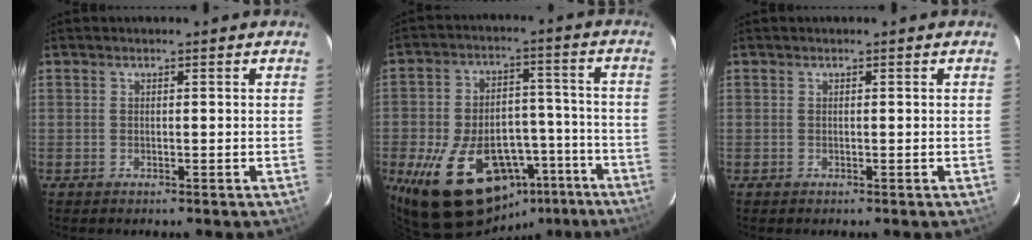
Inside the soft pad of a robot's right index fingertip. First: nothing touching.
{"total": 23.9, "force": [-13.3, 13.8, 14.2], "torque": [-0.261, 0.016, -0.170]}
{"total": 0.0}